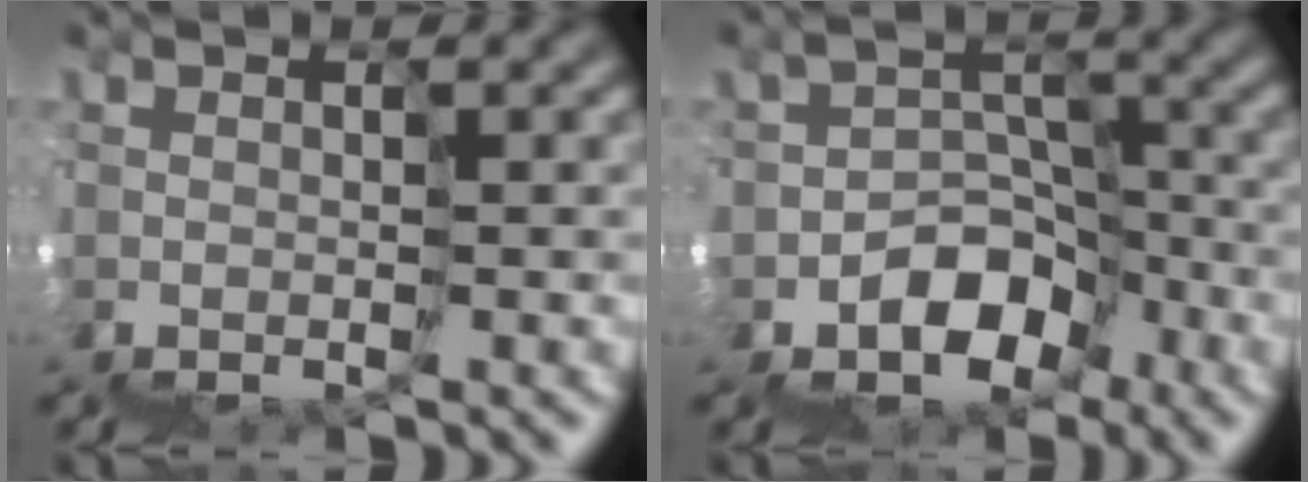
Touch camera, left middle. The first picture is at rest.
{"total": 3.7, "force": [-2.9, 2.2, -0.6], "torque": [0.034, 0.036, -0.060]}